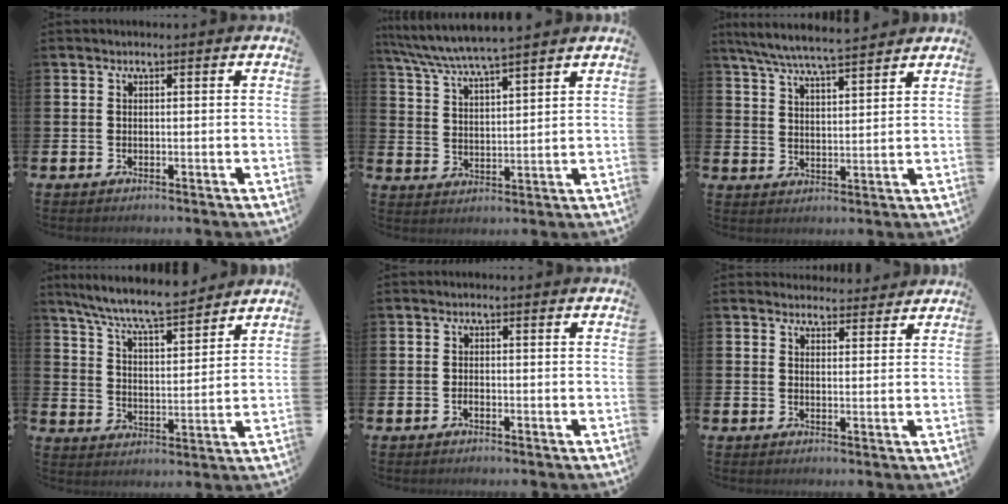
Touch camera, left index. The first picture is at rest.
{"total": 6.2, "force": [5.9, -0.1, 1.8], "torque": [-0.060, -0.031, 0.105]}
{"total": 6.5, "force": [6.2, 0.3, 2.1], "torque": [-0.063, -0.029, 0.111]}
{"total": 7.9, "force": [7.4, 0.6, 2.7], "torque": [-0.085, -0.047, 0.132]}
{"total": 0.8, "force": [-0.5, 0.3, 0.5], "torque": [-0.017, -0.001, -0.008]}
{"total": 3.0, "force": [2.9, 0.8, -0.2], "torque": [0.006, -0.016, 0.051]}